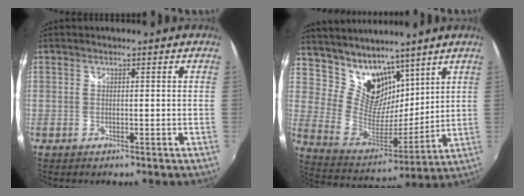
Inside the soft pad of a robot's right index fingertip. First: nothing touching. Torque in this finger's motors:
{"motor_torque": [-0.11, 0.37, 0.00, 0.00]}